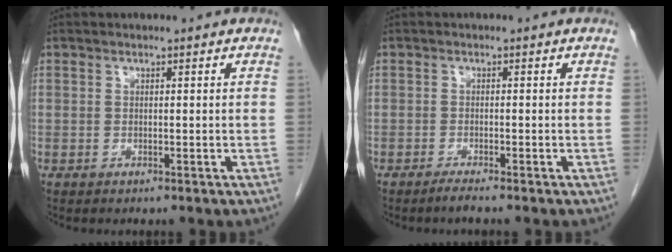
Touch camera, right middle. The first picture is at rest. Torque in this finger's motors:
{"motor_torque": [0.17, -0.12, 0.04, 0.00]}